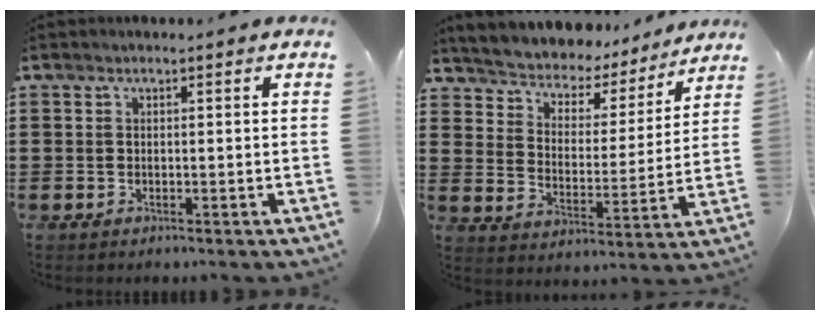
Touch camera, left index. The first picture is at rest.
{"total": 4.1, "force": [3.8, 1.4, 0.3], "torque": [-0.034, -0.036, 0.058]}